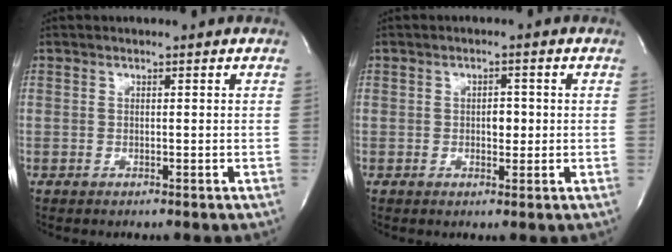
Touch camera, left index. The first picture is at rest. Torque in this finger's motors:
{"motor_torque": [0.08, 0.08, 0.00, 0.00]}